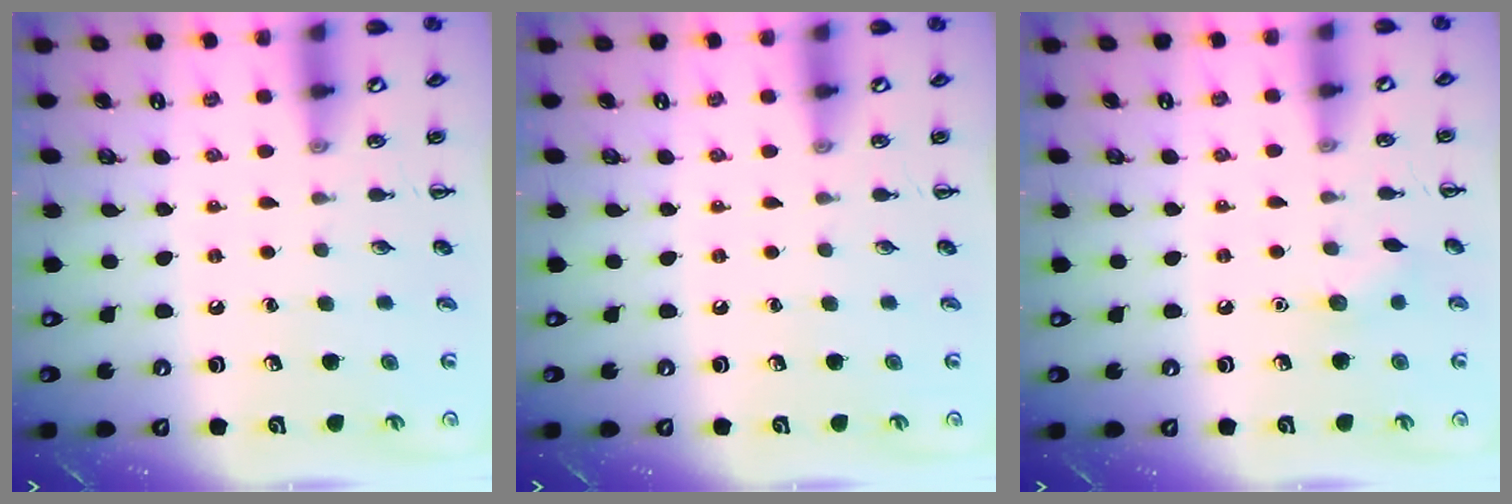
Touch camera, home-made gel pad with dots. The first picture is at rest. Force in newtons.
{"total": 0.0}
{"total": 5.7, "press": 5.6, "slide": 1.1}